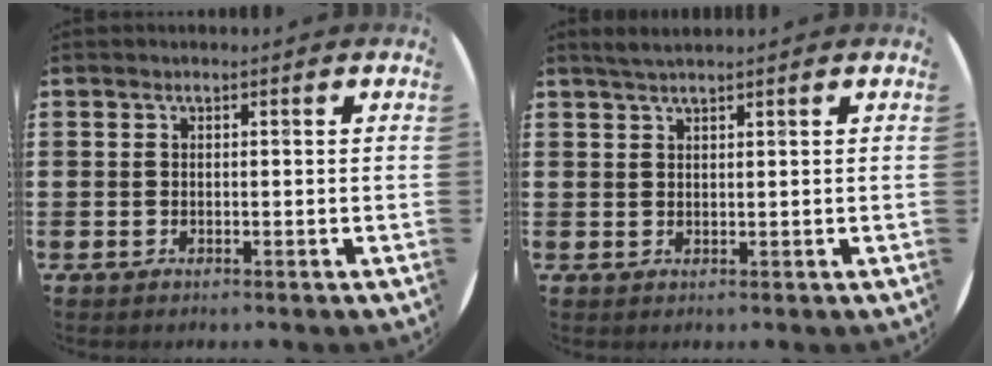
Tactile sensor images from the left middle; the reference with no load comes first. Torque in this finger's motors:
{"motor_torque": [0.45, -0.38, 0.05, 0.01]}